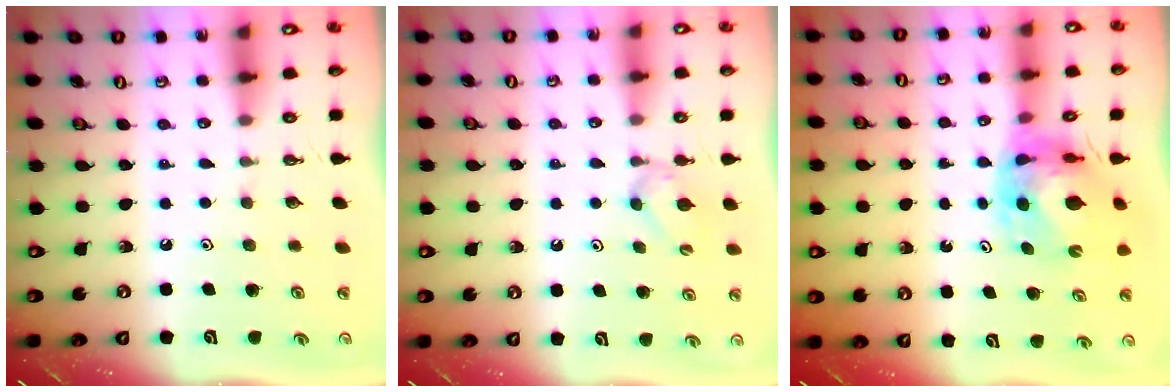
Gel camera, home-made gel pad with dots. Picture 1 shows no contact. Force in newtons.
{"total": 3.8, "press": 3.7, "slide": 0.7}
{"total": 10.0, "press": 9.9, "slide": 1.2}